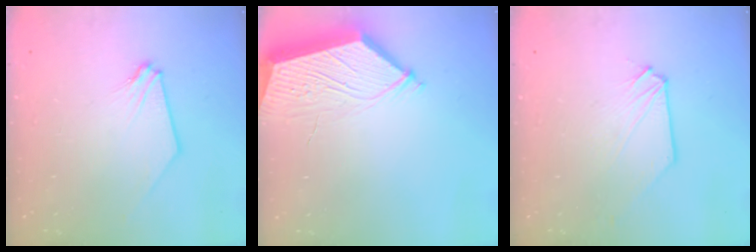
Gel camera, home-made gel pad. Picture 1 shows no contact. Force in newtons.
{"total": 6.9, "press": 6.9, "slide": 0.8}
{"total": 0.5, "press": 0.5, "slide": 0.0}